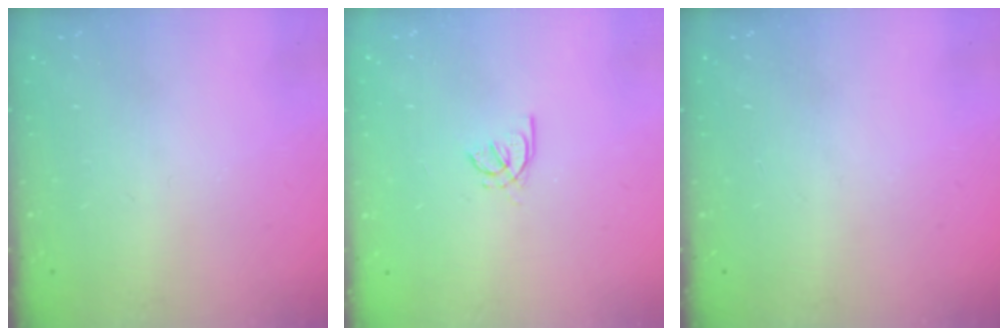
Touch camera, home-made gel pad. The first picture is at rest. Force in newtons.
{"total": 1.4, "press": 1.3, "slide": 0.4}
{"total": 0.0}